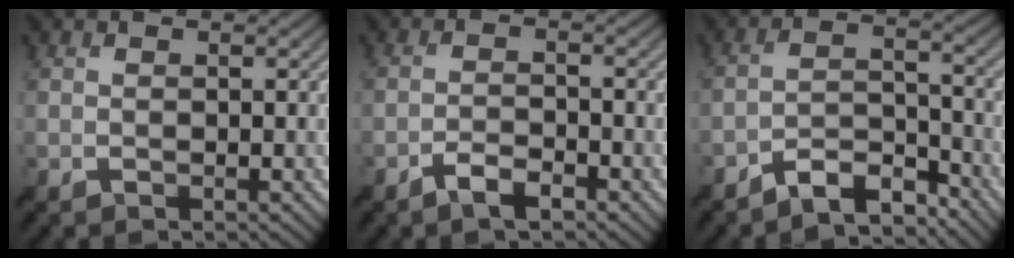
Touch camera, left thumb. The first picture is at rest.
{"total": 3.0, "force": [-2.3, 0.8, 1.8], "torque": [-0.033, 0.001, -0.048]}
{"total": 6.3, "force": [-5.4, 1.9, 2.6], "torque": [-0.042, 0.002, -0.105]}